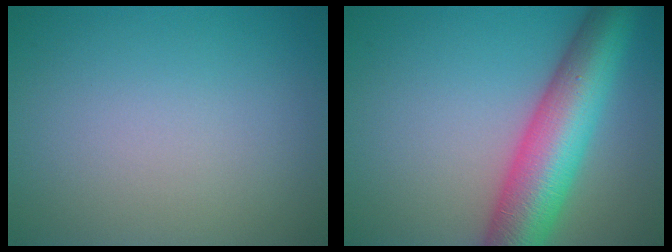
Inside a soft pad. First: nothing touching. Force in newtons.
{"total": 10.0, "press": 10.0, "slide": 0.4}